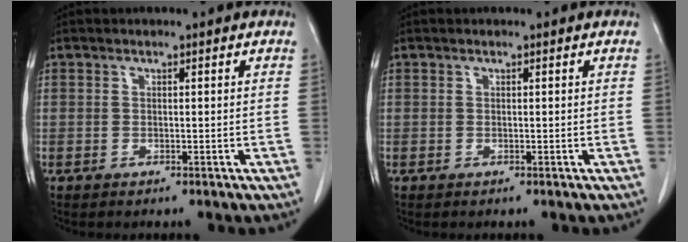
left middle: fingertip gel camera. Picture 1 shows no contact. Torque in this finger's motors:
{"motor_torque": [0.23, -0.18, -0.05, -0.01]}